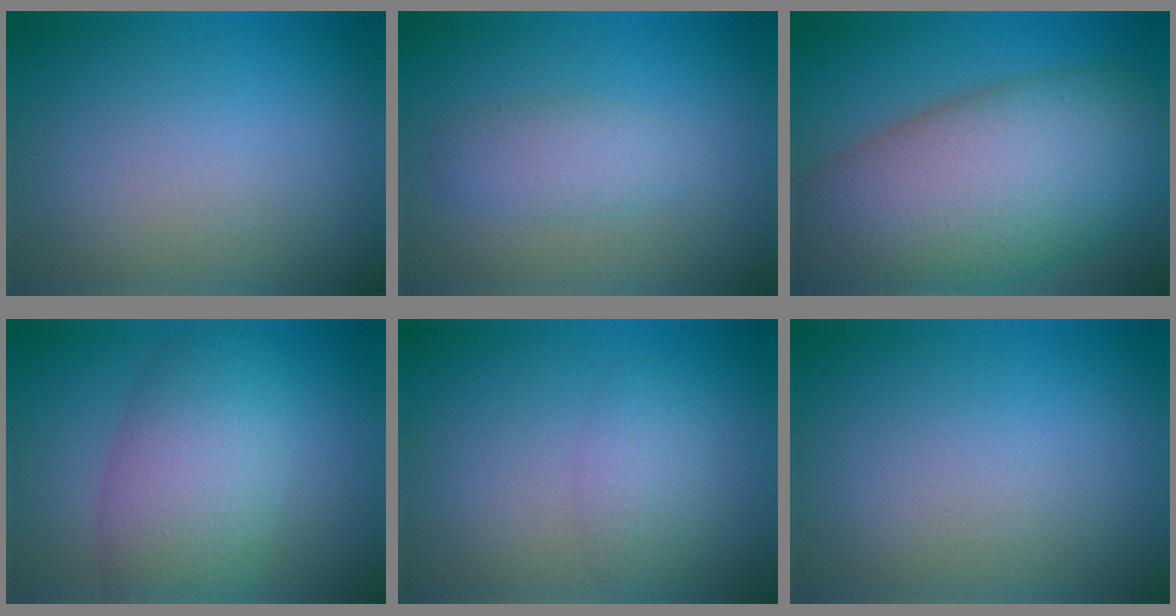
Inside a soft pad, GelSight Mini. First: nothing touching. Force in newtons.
{"total": 2.4, "press": 2.4, "slide": 0.1}
{"total": 15.7, "press": 15.7, "slide": 0.8}
{"total": 6.9, "press": 6.9, "slide": 0.0}
{"total": 1.9, "press": 1.9, "slide": 0.1}
{"total": 0.0}